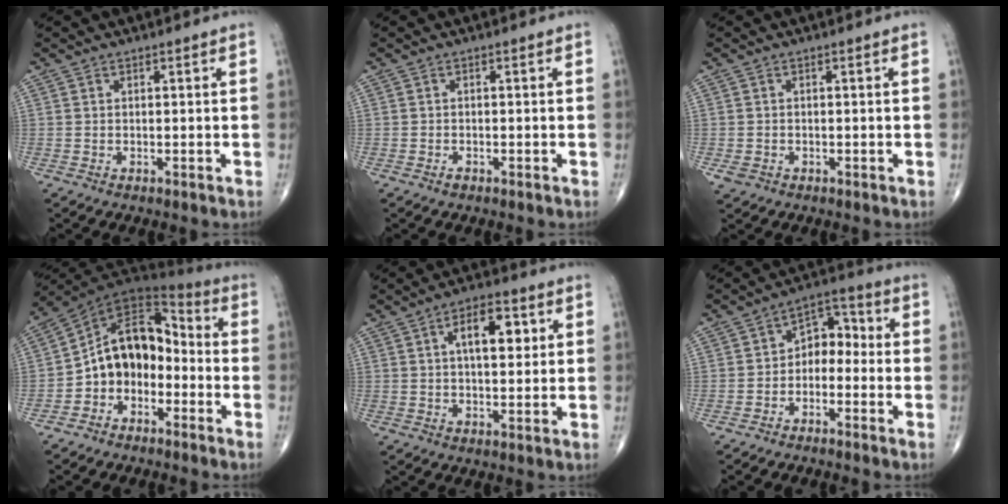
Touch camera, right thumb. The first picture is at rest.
{"total": 0.7, "force": [-0.6, 0.4, 0.3], "torque": [-0.002, 0.002, -0.011]}
{"total": 1.8, "force": [-0.7, 1.5, 0.7], "torque": [-0.013, 0.003, -0.007]}
{"total": 13.1, "force": [-3.1, 9.4, 8.6], "torque": [-0.105, 0.073, -0.067]}
{"total": 8.6, "force": [2.4, 4.1, 7.2], "torque": [-0.088, 0.004, 0.032]}
{"total": 6.9, "force": [-1.6, 4.8, 4.6], "torque": [-0.040, 0.044, -0.045]}